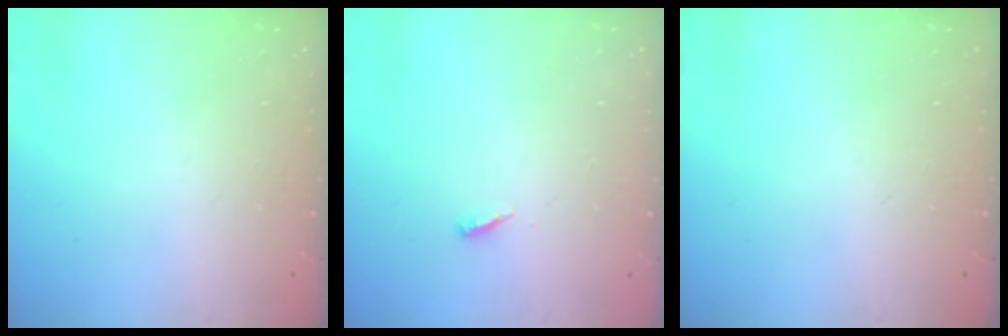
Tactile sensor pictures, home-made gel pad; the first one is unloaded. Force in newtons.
{"total": 3.2, "press": 3.2, "slide": 0.2}
{"total": 0.0}